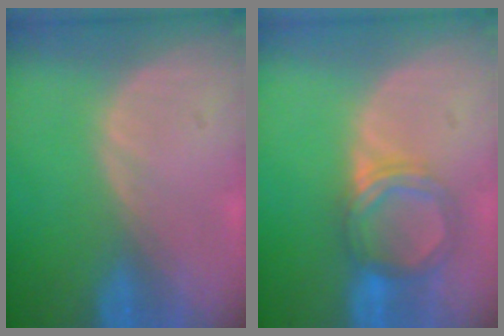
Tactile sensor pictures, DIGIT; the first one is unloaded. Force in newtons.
{"total": 5.5, "press": 5.3, "slide": 1.8}